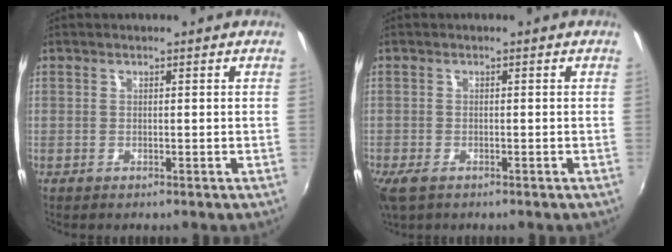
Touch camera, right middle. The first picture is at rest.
{"total": 3.4, "force": [-2.2, 1.7, 2.0], "torque": [-0.047, -0.014, -0.041]}